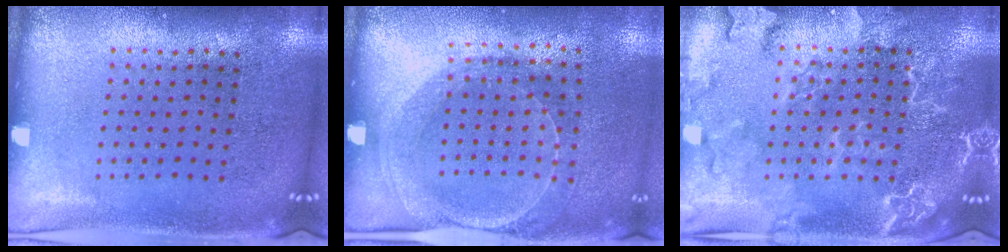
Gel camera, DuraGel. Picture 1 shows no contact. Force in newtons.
{"total": 1.5, "press": 1.5, "slide": 0.4}
{"total": 2.4, "press": 2.3, "slide": 0.5}